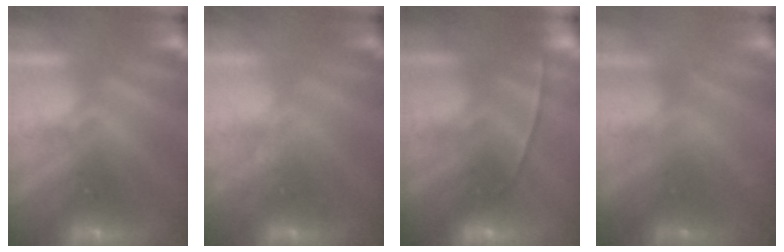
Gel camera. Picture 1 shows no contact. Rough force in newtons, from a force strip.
{"total": 2.4}
{"total": 1.9}
{"total": 2.2}